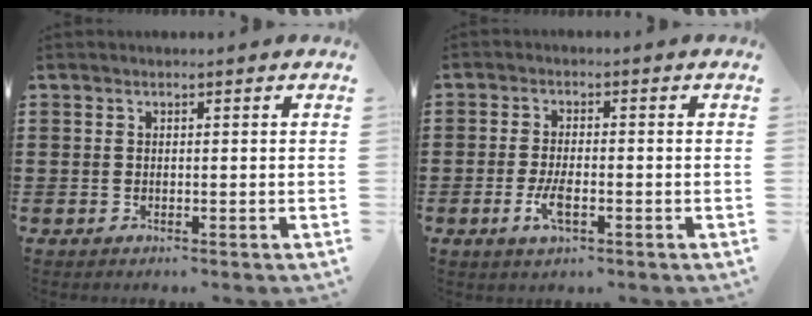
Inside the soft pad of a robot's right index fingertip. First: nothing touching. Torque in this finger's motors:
{"motor_torque": [2.14, 0.00, 0.09, 0.10]}